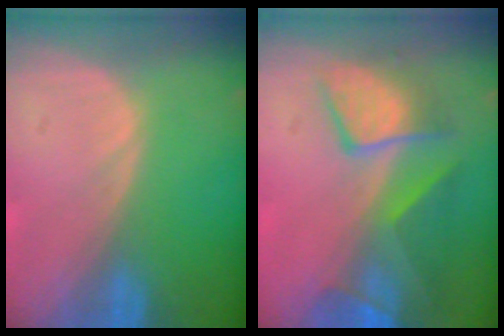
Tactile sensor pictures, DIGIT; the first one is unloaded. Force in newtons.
{"total": 9.7, "press": 8.4, "slide": 4.7}